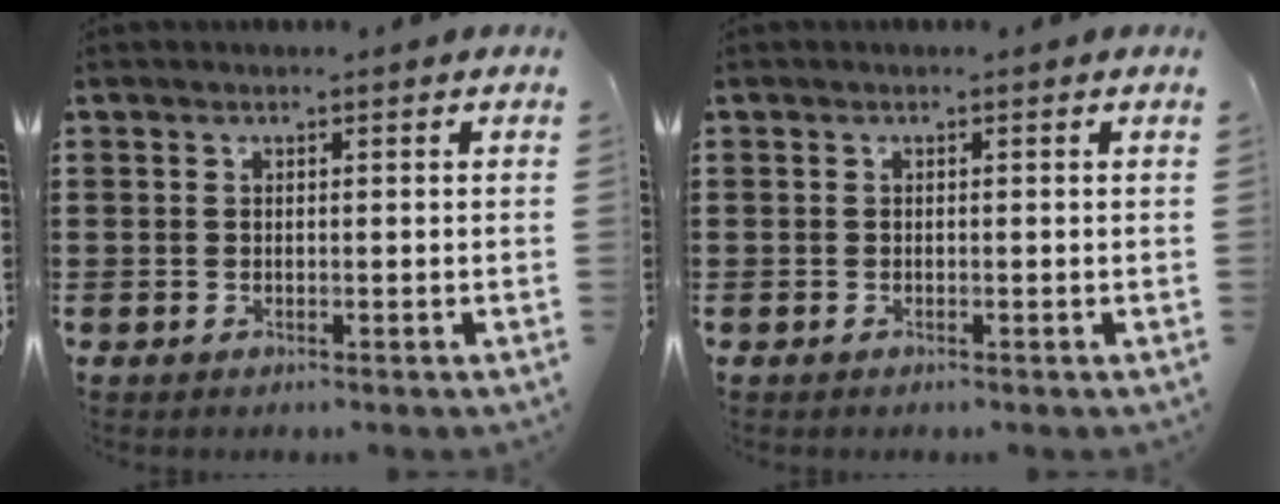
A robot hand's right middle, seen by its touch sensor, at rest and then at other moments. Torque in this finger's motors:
{"motor_torque": [-0.09, -0.13, 0.05, -0.01]}